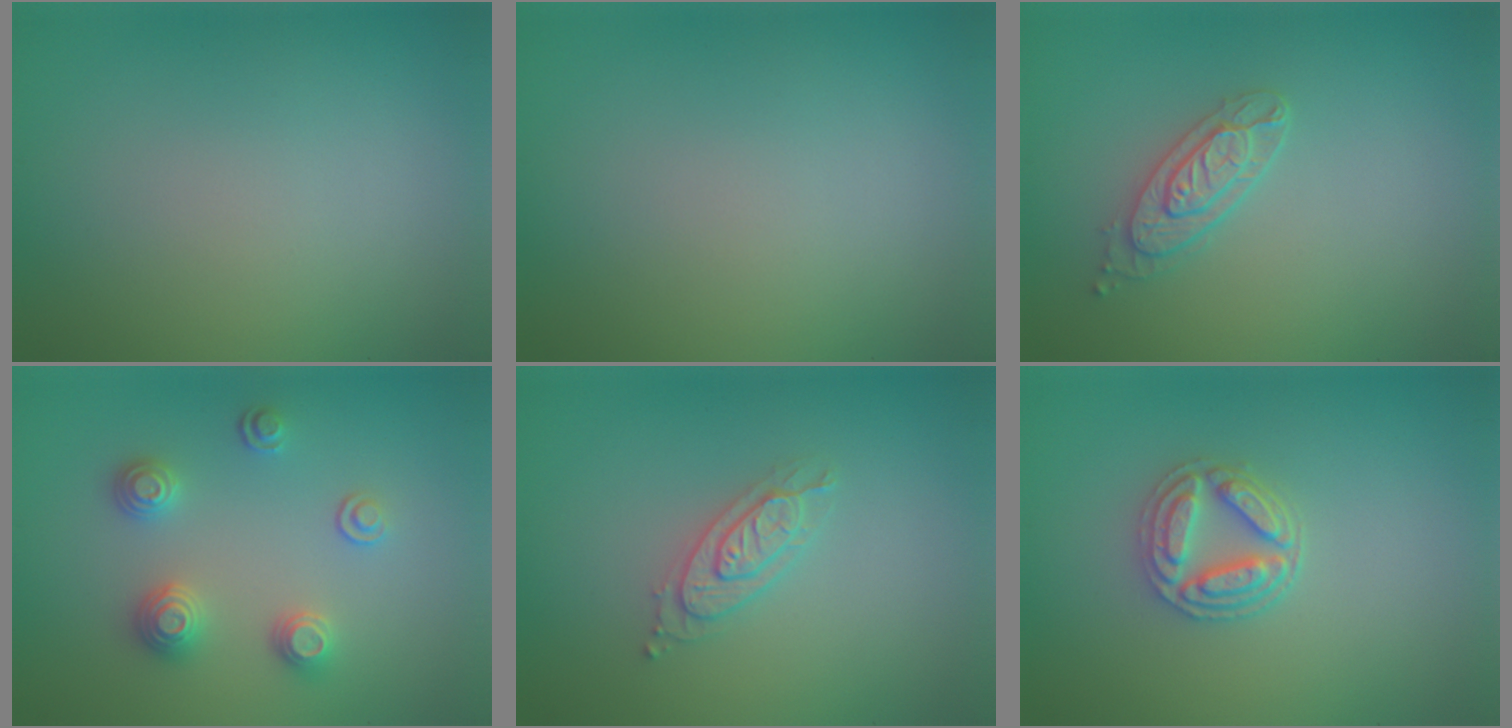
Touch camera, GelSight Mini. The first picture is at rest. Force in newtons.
{"total": 0.0}
{"total": 2.6, "press": 2.4, "slide": 1.1}
{"total": 3.1, "press": 2.8, "slide": 1.4}
{"total": 2.6, "press": 2.6, "slide": 0.5}
{"total": 3.2, "press": 2.9, "slide": 1.3}